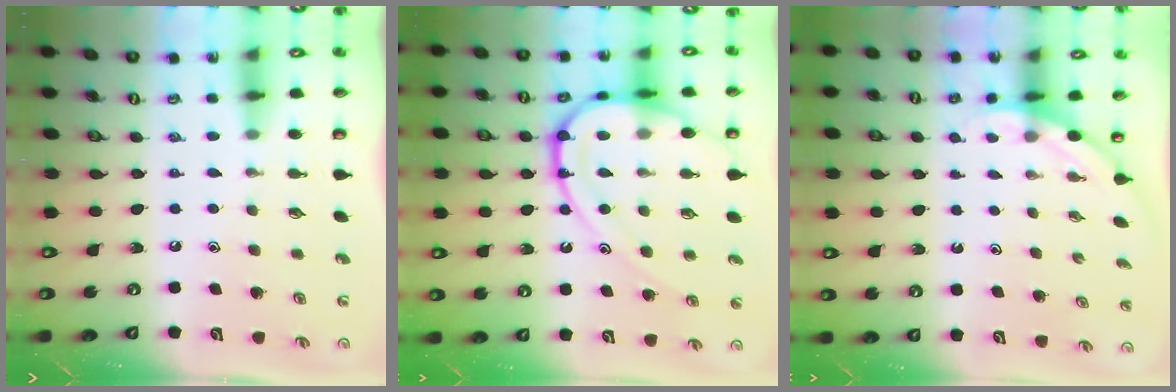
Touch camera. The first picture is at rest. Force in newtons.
{"total": 16.7, "press": 16.6, "slide": 1.4}
{"total": 2.2, "press": 2.2, "slide": 0.0}